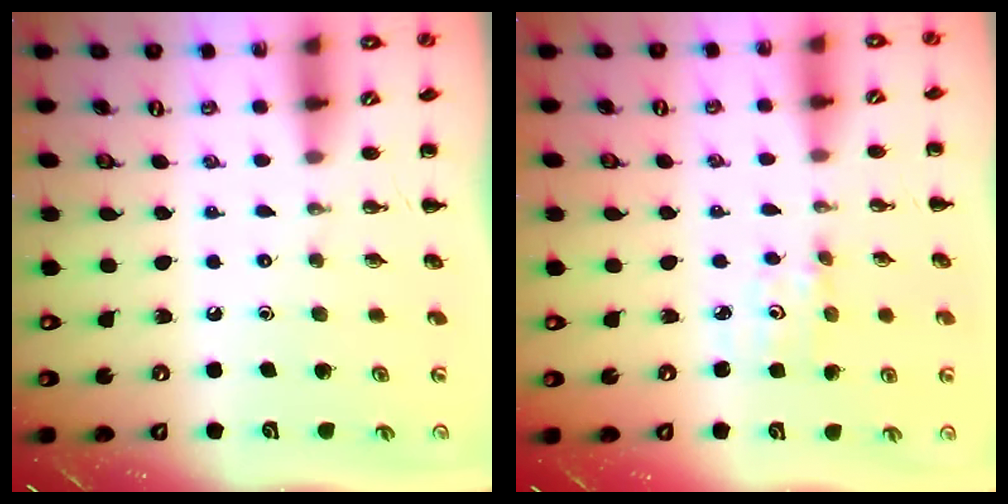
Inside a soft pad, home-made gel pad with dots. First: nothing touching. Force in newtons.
{"total": 2.4, "press": 2.3, "slide": 0.8}